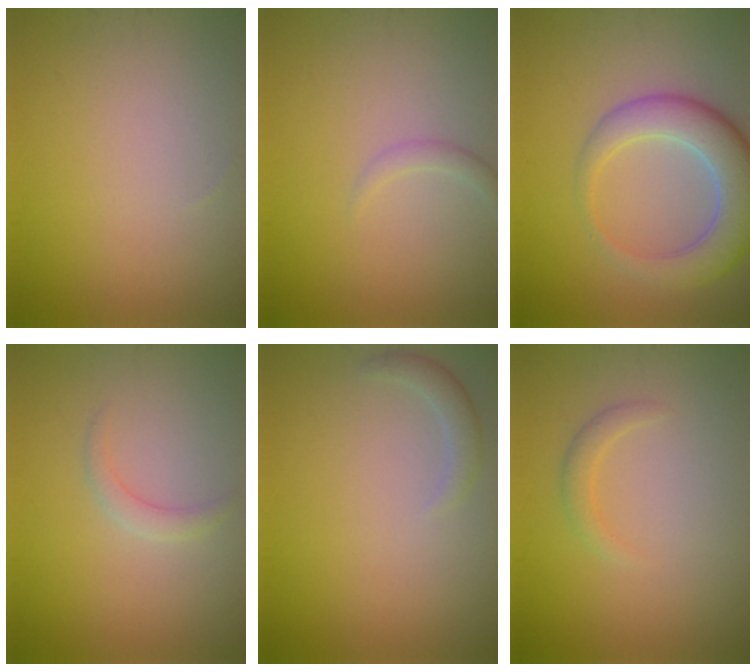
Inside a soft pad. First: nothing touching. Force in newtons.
{"total": 1.0, "press": 1.0, "slide": 0.1}
{"total": 6.4, "press": 6.4, "slide": 0.4}
{"total": 1.2, "press": 1.2, "slide": 0.1}
{"total": 1.5, "press": 1.5, "slide": 0.1}
{"total": 1.3, "press": 1.3, "slide": 0.1}